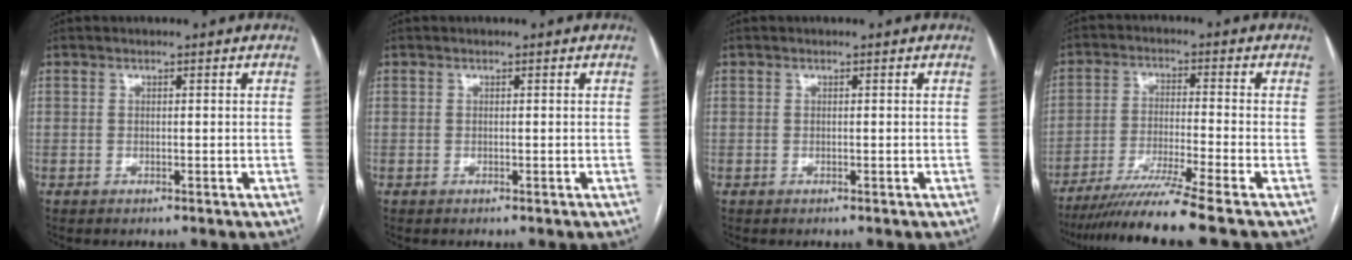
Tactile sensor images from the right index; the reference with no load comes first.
{"total": 0.0}
{"total": 0.0}
{"total": 10.4, "force": [-8.4, -2.5, 5.5], "torque": [-0.086, -0.035, -0.146]}